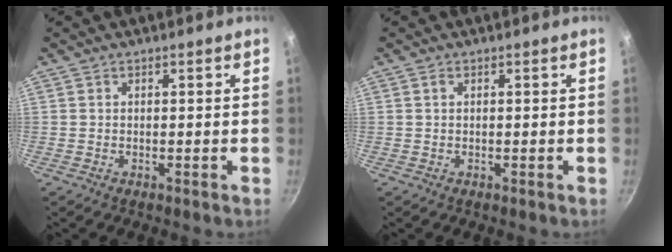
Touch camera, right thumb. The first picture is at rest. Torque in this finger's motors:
{"motor_torque": [-0.21, 0.32, 0.21, -0.11, -0.03]}